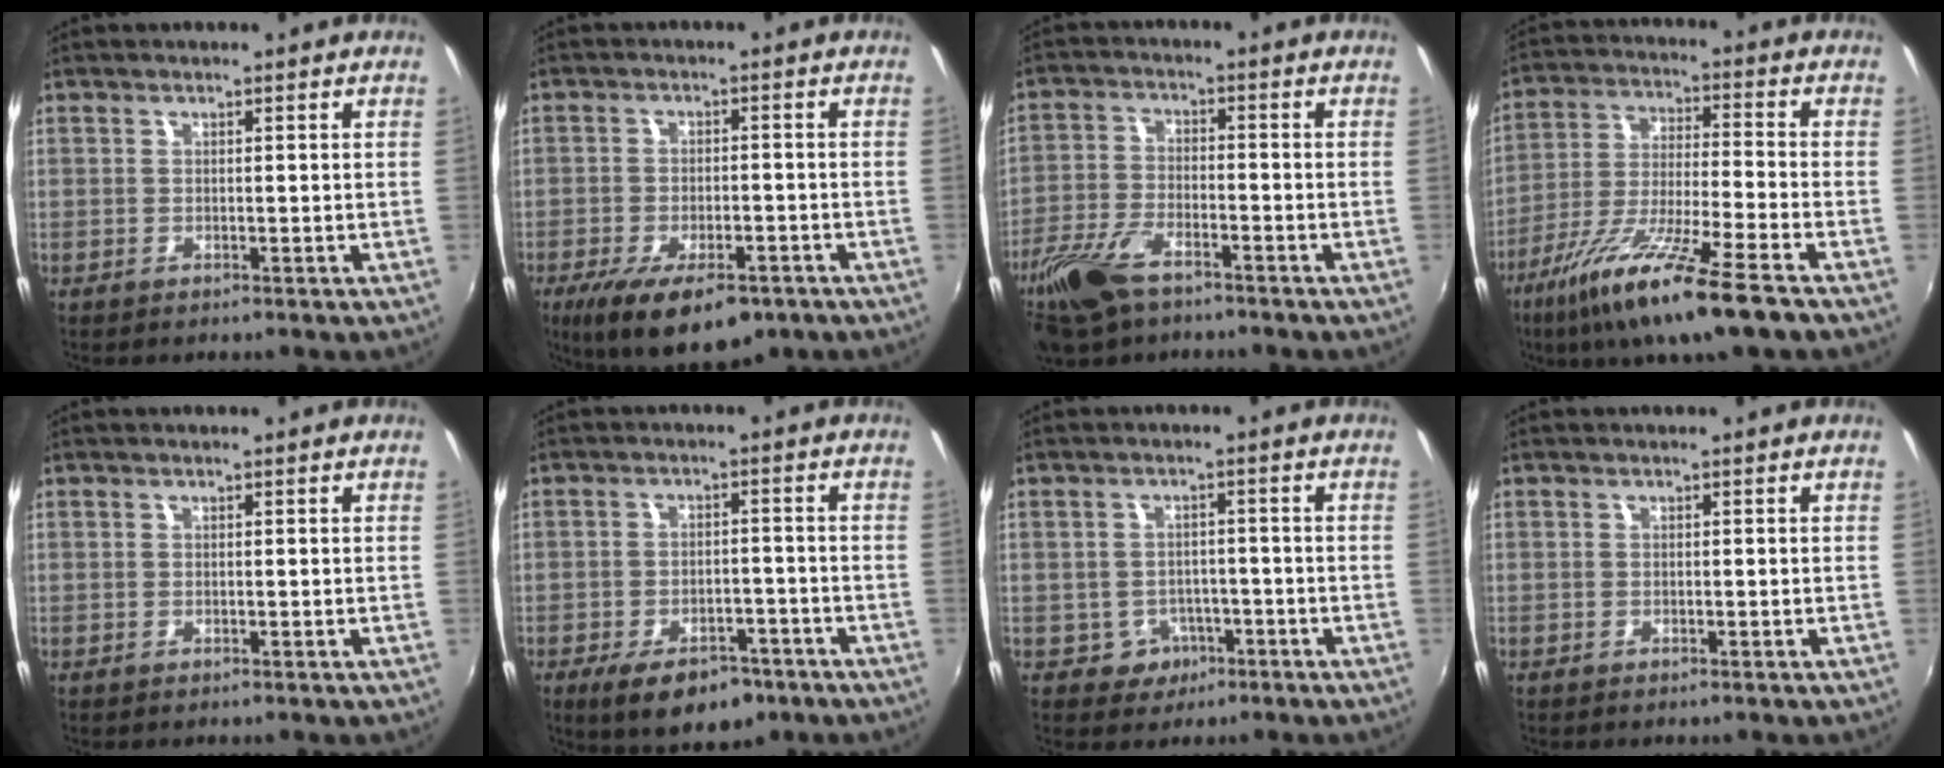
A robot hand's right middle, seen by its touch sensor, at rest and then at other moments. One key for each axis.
{"total": 14.6, "fx": -9.2, "fy": 5.9, "fz": 9.7, "tx": -0.190, "ty": -0.040, "tz": -0.138}
{"total": 10.8, "fx": -7.4, "fy": 4.6, "fz": 6.4, "tx": -0.155, "ty": -0.016, "tz": -0.146}
{"total": 16.8, "fx": -10.7, "fy": 1.2, "fz": 12.9, "tx": -0.257, "ty": -0.045, "tz": -0.193}
{"total": 0.0}
{"total": 11.0, "fx": -7.1, "fy": 5.4, "fz": 6.4, "tx": -0.127, "ty": -0.015, "tz": -0.101}
{"total": 4.4, "fx": -2.2, "fy": 3.8, "fz": 0.7, "tx": -0.026, "ty": 0.009, "tz": -0.024}
{"total": 0.0}